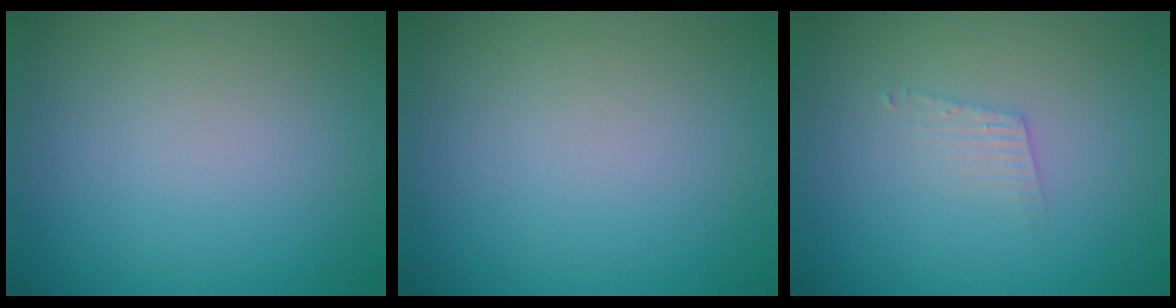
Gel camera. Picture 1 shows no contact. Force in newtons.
{"total": 0.0}
{"total": 1.3, "press": 1.3, "slide": 0.1}